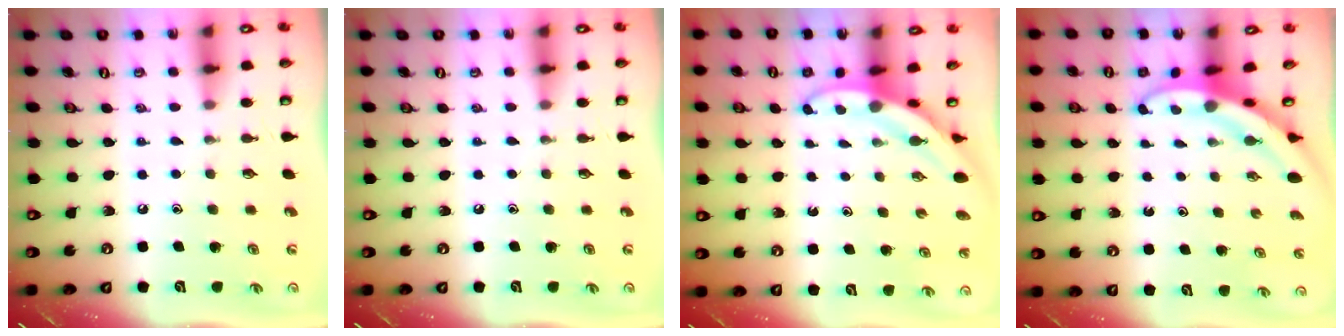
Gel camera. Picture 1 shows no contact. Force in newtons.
{"total": 0.0}
{"total": 3.8, "press": 3.8, "slide": 0.2}
{"total": 3.0, "press": 3.0, "slide": 0.3}